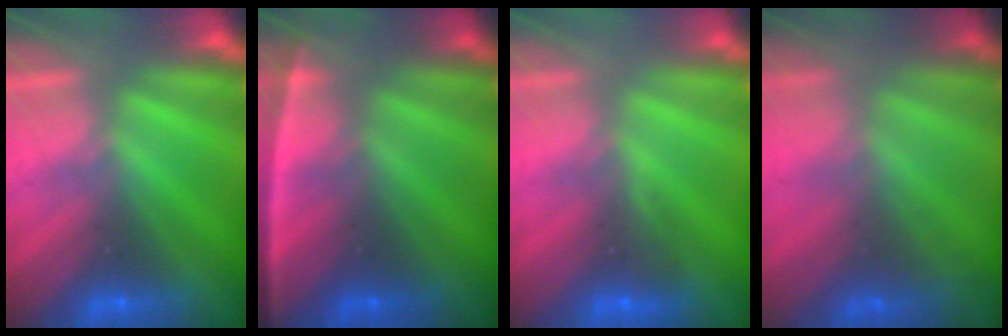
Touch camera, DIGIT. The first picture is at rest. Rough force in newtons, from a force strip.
{"total": 2.6}
{"total": 3.1}
{"total": 1.6}